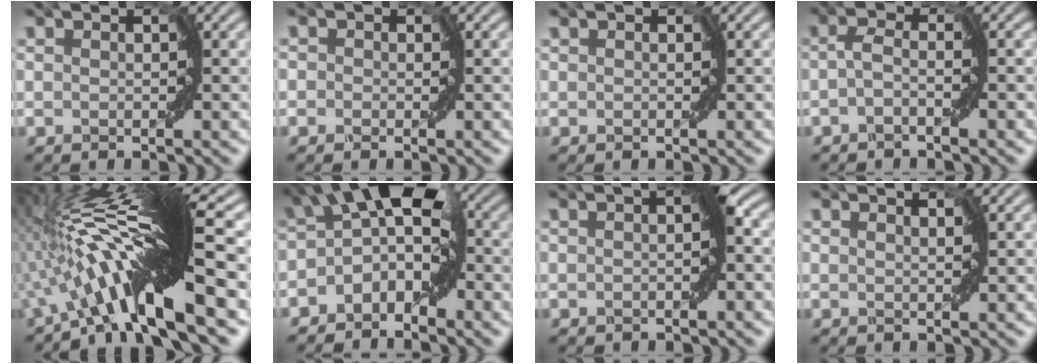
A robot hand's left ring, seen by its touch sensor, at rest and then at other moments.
{"total": 1.3, "force": [0.1, 1.2, 0.1], "torque": [0.016, 0.010, -0.020]}
{"total": 0.0}
{"total": 1.4, "force": [-0.5, 0.1, 1.3], "torque": [-0.030, 0.005, -0.017]}
{"total": 13.5, "force": [-2.3, 1.9, 13.2], "torque": [-0.221, 0.026, -0.034]}
{"total": 7.1, "force": [-1.4, 3.7, 5.9], "torque": [-0.090, 0.015, -0.042]}
{"total": 2.2, "force": [-0.3, 0.6, 2.1], "torque": [-0.034, 0.004, -0.011]}
{"total": 0.5, "force": [0.4, -0.3, 0.2], "torque": [-0.003, -0.002, 0.007]}